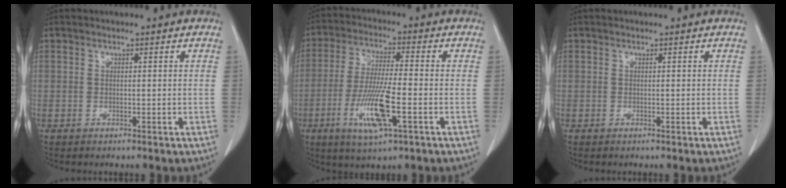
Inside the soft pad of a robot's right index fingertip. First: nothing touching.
{"total": 10.7, "force": [-3.7, 1.1, 10.0], "torque": [-0.198, -0.016, -0.070]}
{"total": 0.0}